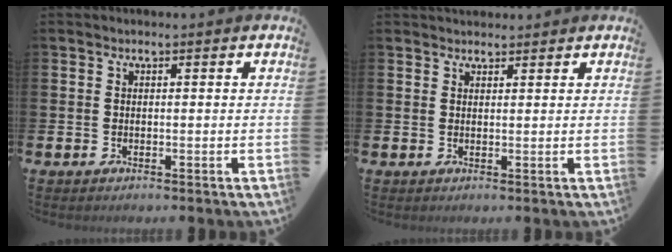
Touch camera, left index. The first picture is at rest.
{"total": 1.9, "force": [1.8, 0.6, 0.0], "torque": [0.008, -0.005, 0.031]}